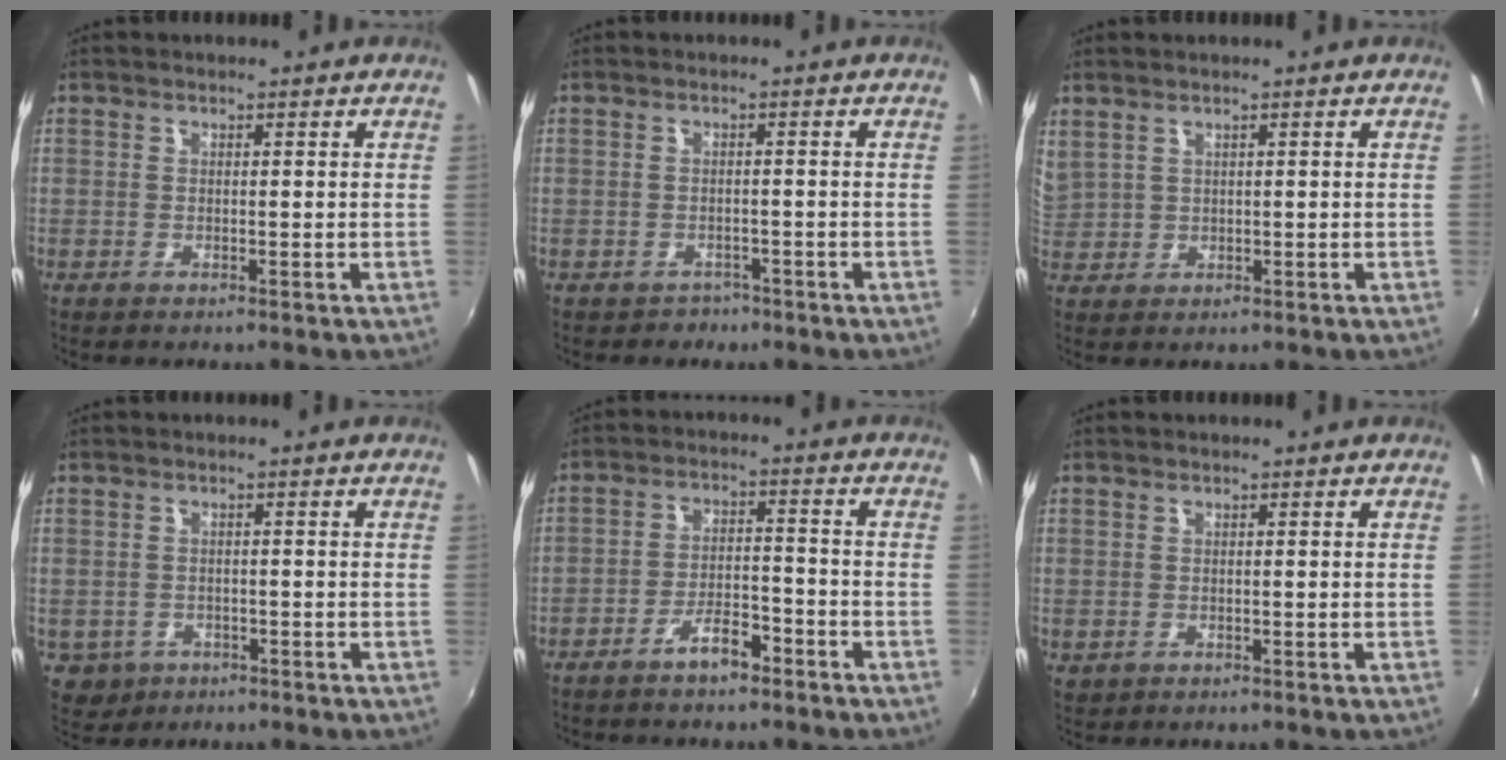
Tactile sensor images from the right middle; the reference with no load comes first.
{"total": 2.6, "force": [-1.7, 2.0, 0.1], "torque": [-0.009, 0.000, -0.022]}
{"total": 5.2, "force": [3.2, 3.5, 2.1], "torque": [-0.039, 0.011, 0.074]}
{"total": 4.8, "force": [-1.6, 4.3, 1.5], "torque": [-0.041, -0.004, -0.016]}
{"total": 5.5, "force": [-4.2, 1.9, 3.0], "torque": [-0.065, 0.010, -0.066]}
{"total": 1.2, "force": [0.0, 1.1, 0.5], "torque": [-0.008, 0.000, 0.002]}